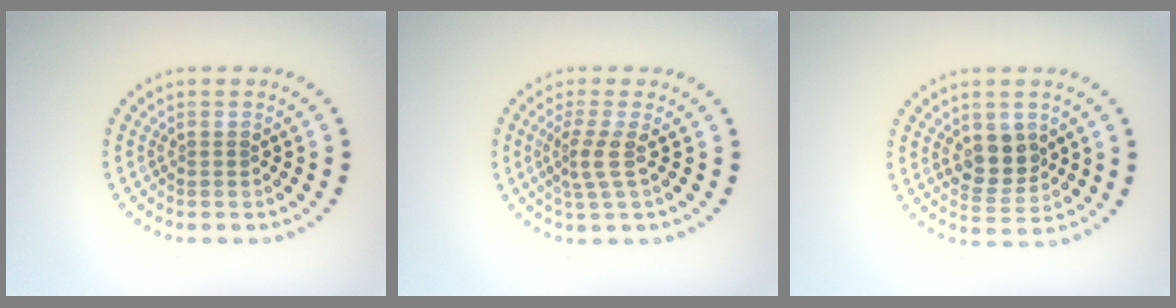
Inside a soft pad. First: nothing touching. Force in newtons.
{"total": 2.3, "press": 1.6, "slide": 1.6}
{"total": 3.6, "press": 3.4, "slide": 1.0}